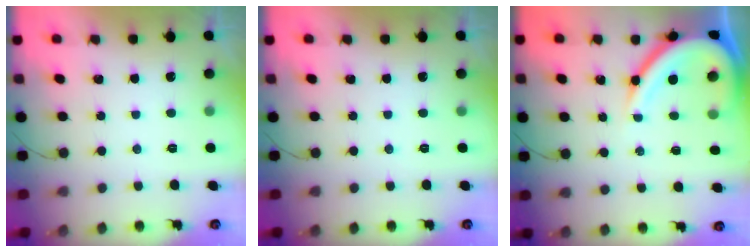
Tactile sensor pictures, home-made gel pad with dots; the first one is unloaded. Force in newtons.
{"total": 0.0}
{"total": 13.4, "press": 13.3, "slide": 1.4}